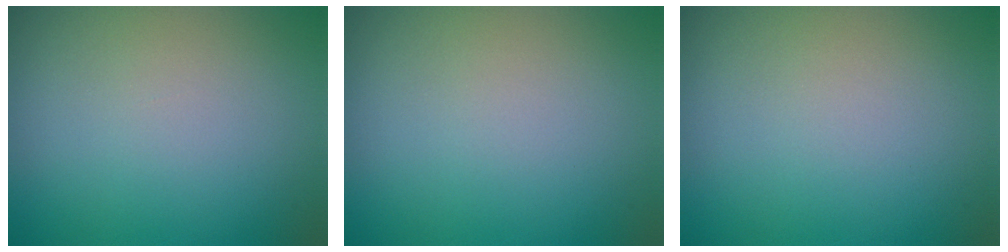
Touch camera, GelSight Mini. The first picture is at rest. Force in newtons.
{"total": 0.0}
{"total": 0.0}